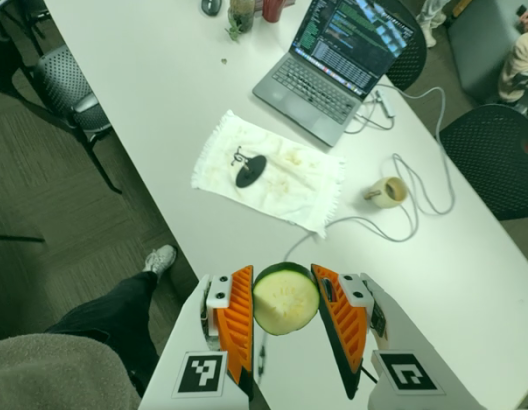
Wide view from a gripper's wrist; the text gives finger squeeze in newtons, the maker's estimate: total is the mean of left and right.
{"total": 8.6, "left": 8.4, "right": 8.7}